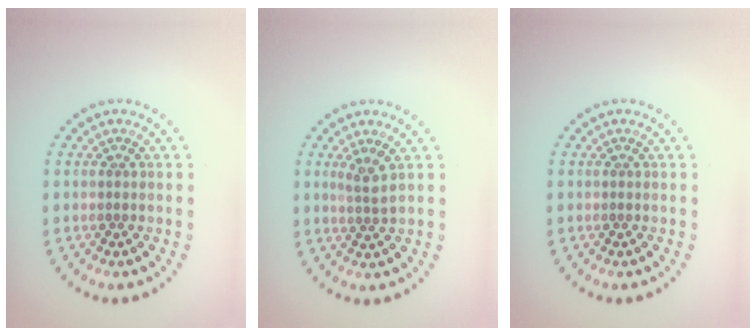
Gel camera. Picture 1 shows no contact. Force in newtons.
{"total": 1.9, "press": 1.3, "slide": 1.3}
{"total": 0.0}